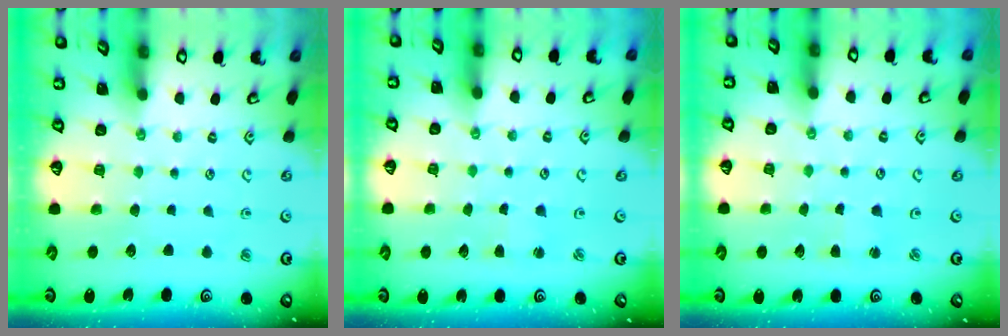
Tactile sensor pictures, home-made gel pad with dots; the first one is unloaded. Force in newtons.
{"total": 1.6, "press": 1.6, "slide": 0.3}
{"total": 1.6, "press": 1.6, "slide": 0.3}